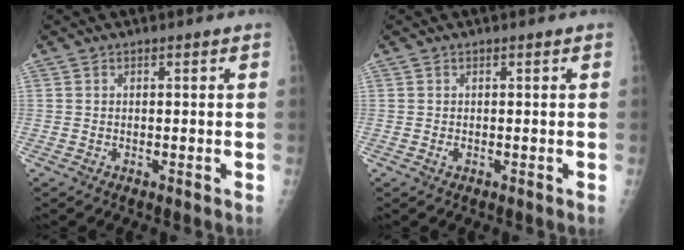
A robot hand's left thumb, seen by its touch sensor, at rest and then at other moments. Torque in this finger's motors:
{"motor_torque": [-0.02, 0.00, 0.05, -0.04, 0.00]}